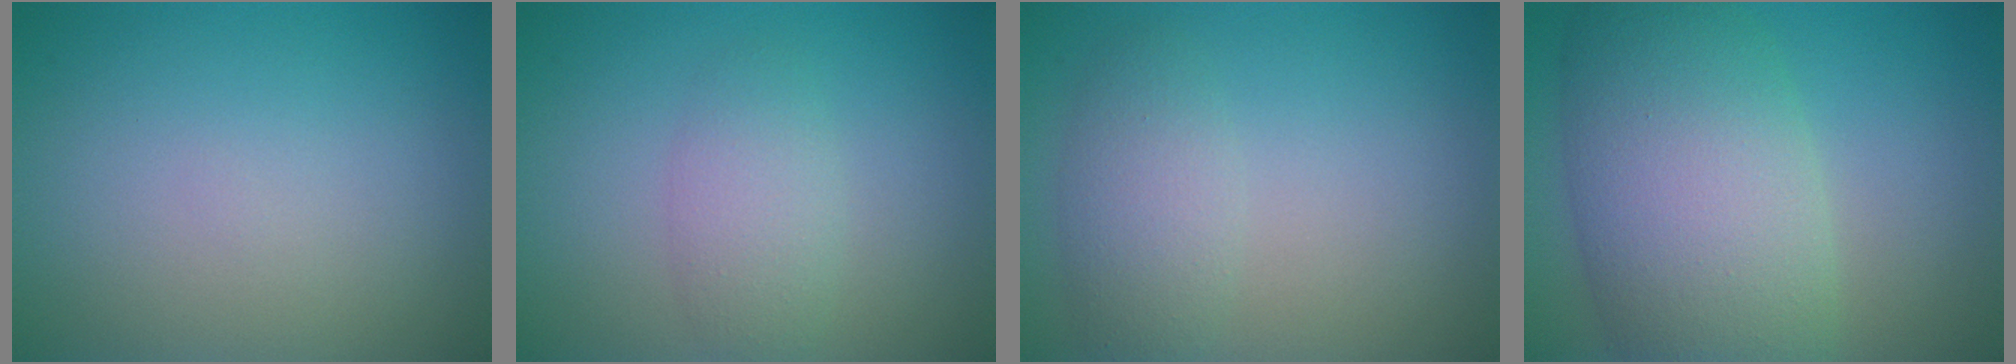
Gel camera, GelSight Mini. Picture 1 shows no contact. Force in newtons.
{"total": 2.5, "press": 2.5, "slide": 0.0}
{"total": 2.7, "press": 2.7, "slide": 0.2}
{"total": 10.1, "press": 10.0, "slide": 0.5}